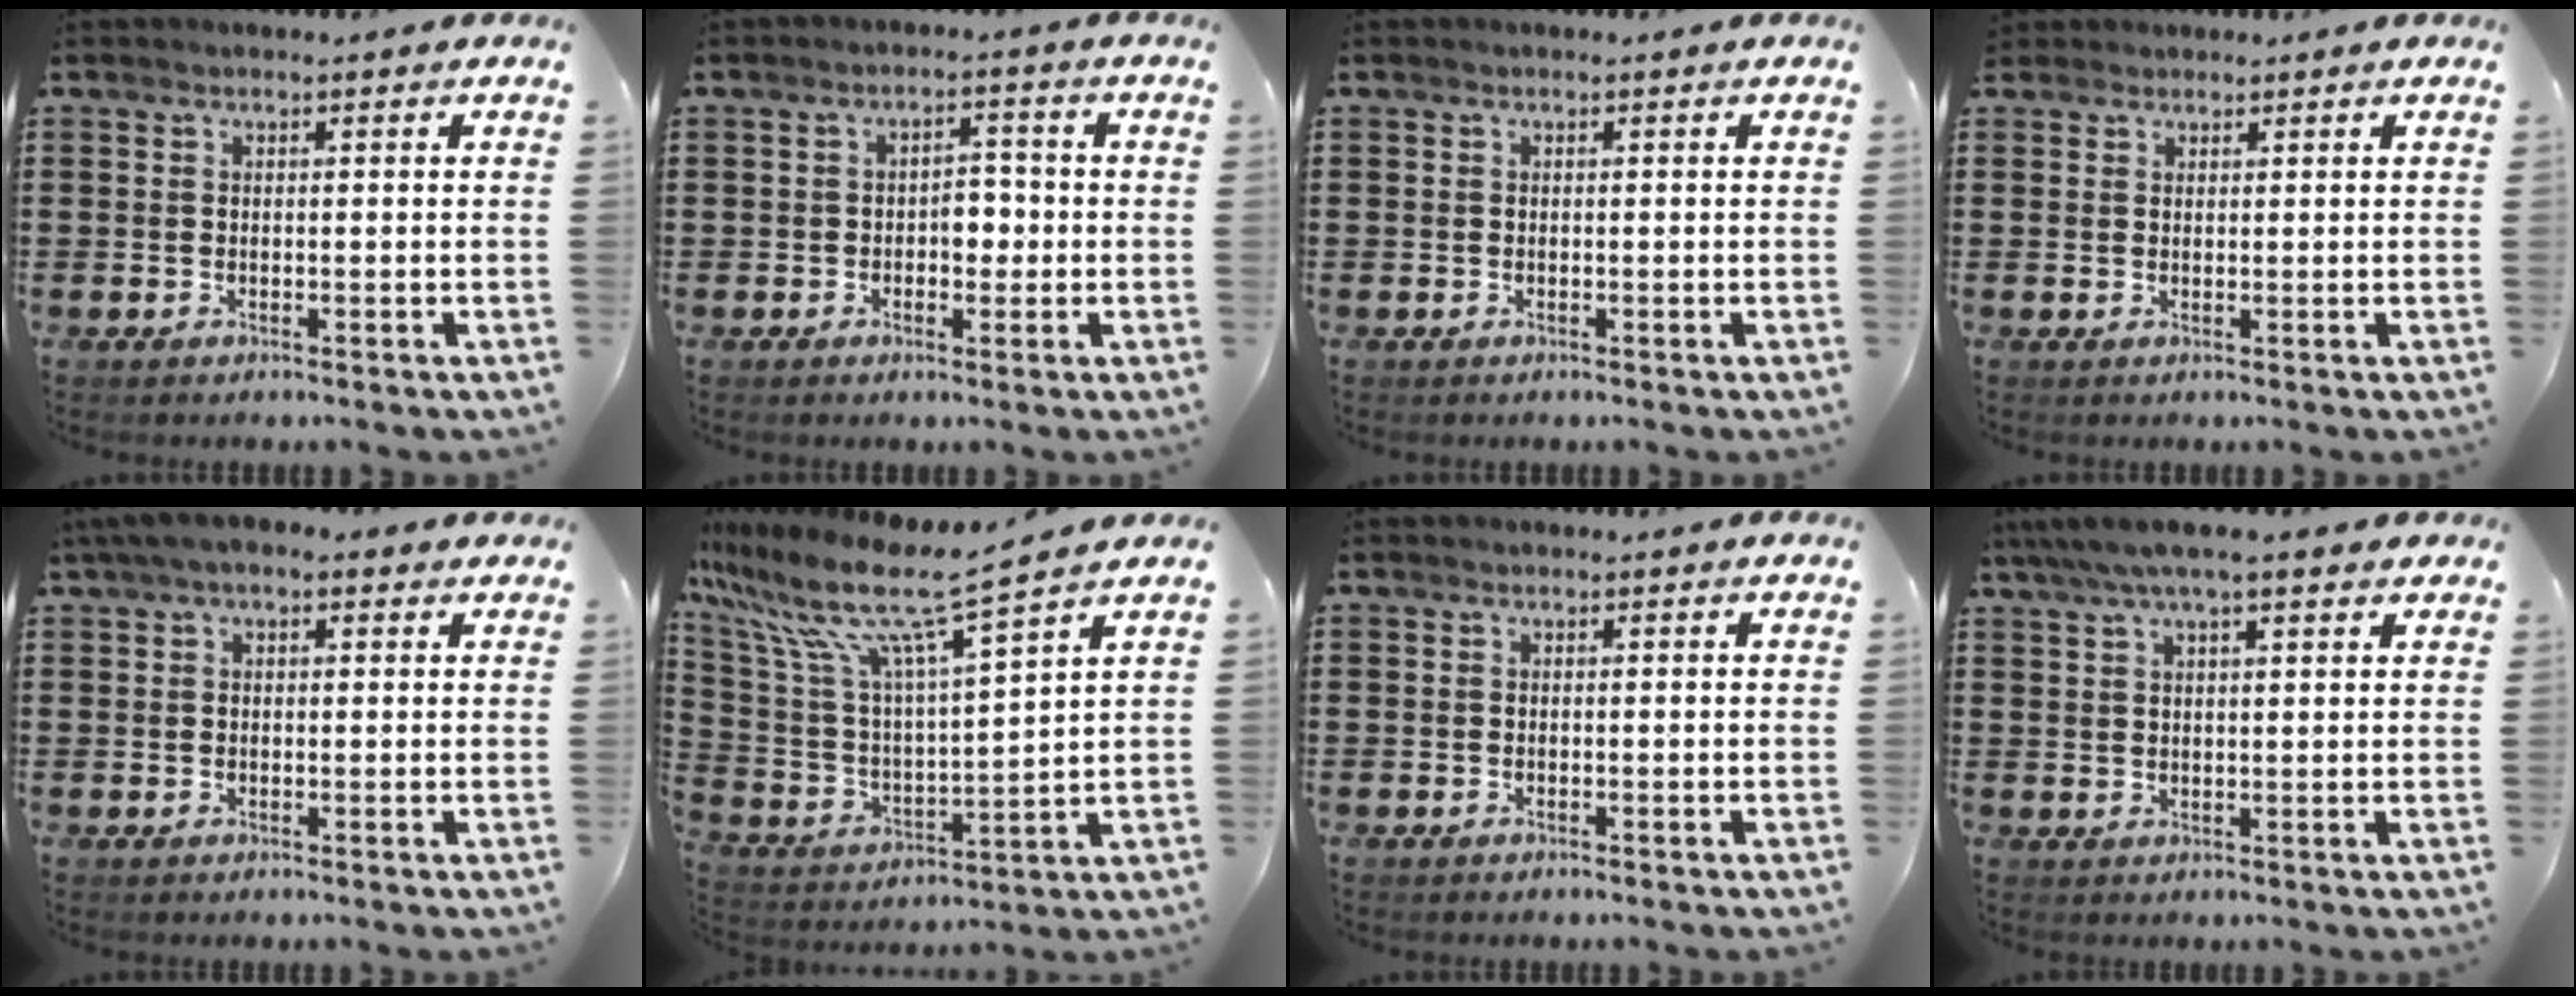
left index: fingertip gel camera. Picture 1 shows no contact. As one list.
[{"total": 3.4, "force": [-0.7, 2.0, 2.6], "torque": [-0.045, 0.004, -0.020]}, {"total": 0.0}, {"total": 1.4, "force": [1.2, 0.6, 0.0], "torque": [-0.005, 0.003, 0.025]}, {"total": 2.9, "force": [1.5, 1.5, 2.0], "torque": [-0.044, 0.009, 0.027]}, {"total": 11.4, "force": [8.7, 1.0, 7.4], "torque": [-0.178, -0.055, 0.141]}, {"total": 0.0}, {"total": 5.5, "force": [4.0, 1.0, 3.5], "torque": [-0.078, 0.000, 0.071]}]